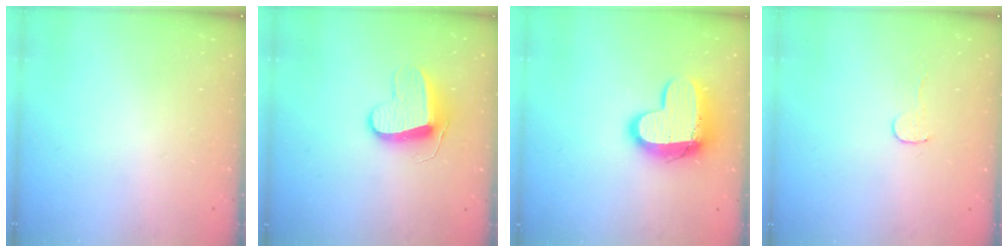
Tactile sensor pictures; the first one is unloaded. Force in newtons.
{"total": 9.7, "press": 9.7, "slide": 0.3}
{"total": 14.2, "press": 14.1, "slide": 1.1}
{"total": 4.1, "press": 4.1, "slide": 0.3}